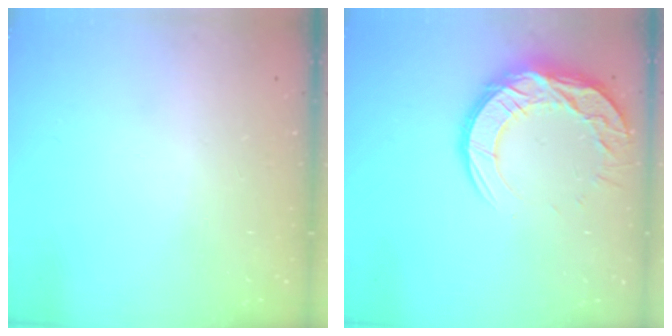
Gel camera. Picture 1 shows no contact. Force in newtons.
{"total": 14.6, "press": 14.6, "slide": 1.1}